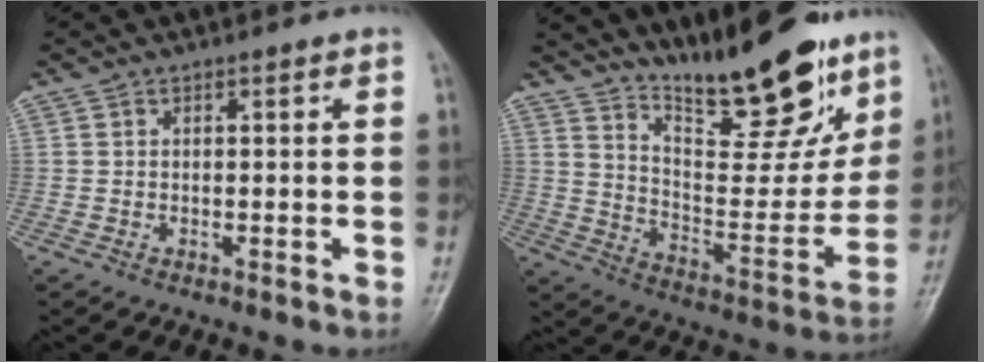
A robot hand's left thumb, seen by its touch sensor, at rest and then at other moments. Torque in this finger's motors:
{"motor_torque": [0.69, 0.45, 1.41, -1.36, 0.22]}